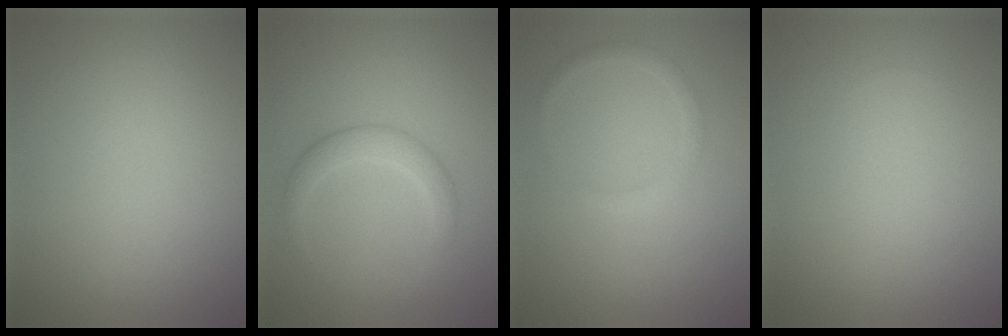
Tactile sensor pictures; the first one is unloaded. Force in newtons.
{"total": 2.3, "press": 2.3, "slide": 0.0}
{"total": 1.3, "press": 1.3, "slide": 0.1}
{"total": 0.0}